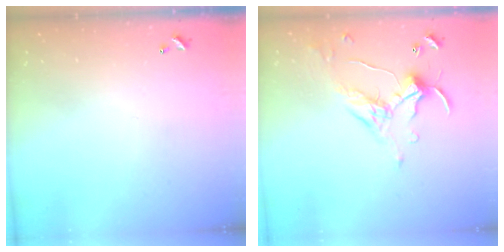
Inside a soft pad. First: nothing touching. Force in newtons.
{"total": 1.7, "press": 1.5, "slide": 0.8}